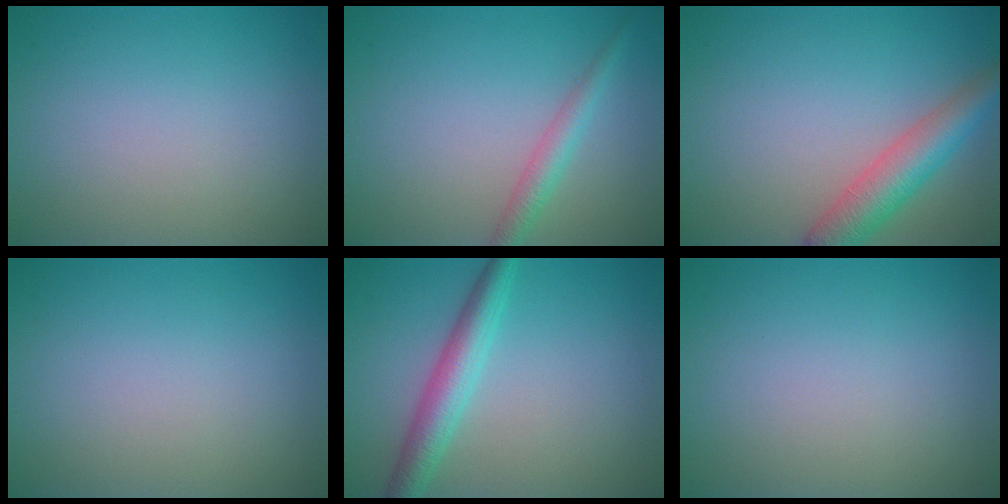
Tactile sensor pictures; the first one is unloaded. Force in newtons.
{"total": 2.2, "press": 2.2, "slide": 0.1}
{"total": 4.9, "press": 4.9, "slide": 0.2}
{"total": 0.0}
{"total": 3.9, "press": 3.9, "slide": 0.0}
{"total": 0.0}